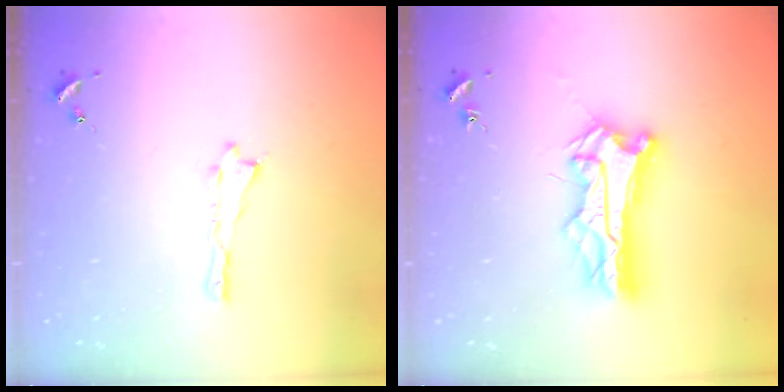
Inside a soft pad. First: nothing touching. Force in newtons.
{"total": 10.5, "press": 10.4, "slide": 1.1}